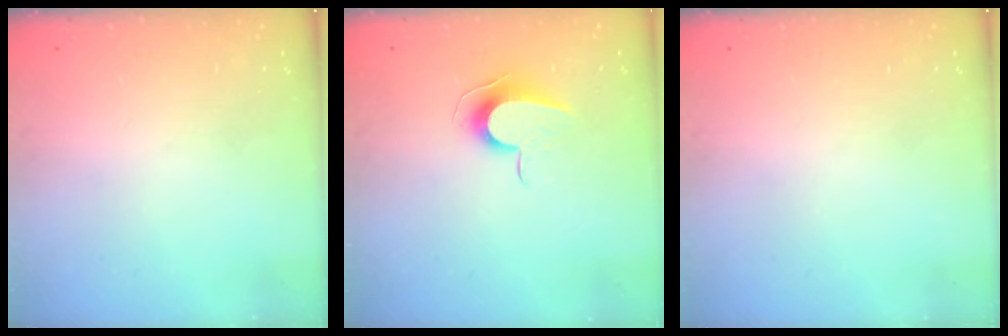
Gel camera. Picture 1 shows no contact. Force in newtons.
{"total": 8.9, "press": 8.8, "slide": 0.5}
{"total": 0.0}